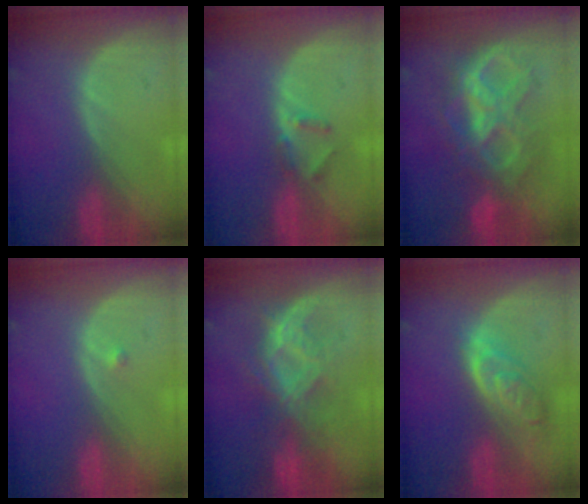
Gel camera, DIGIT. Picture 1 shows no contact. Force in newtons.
{"total": 2.3, "press": 2.1, "slide": 0.9}
{"total": 10.0, "press": 9.9, "slide": 1.0}
{"total": 0.5, "press": 0.4, "slide": 0.3}
{"total": 7.2, "press": 7.2, "slide": 0.8}
{"total": 6.4, "press": 5.8, "slide": 2.8}